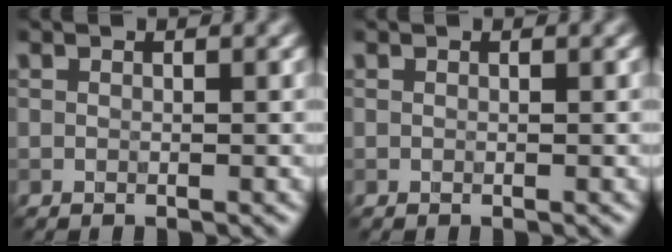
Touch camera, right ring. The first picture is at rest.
{"total": 0.0}